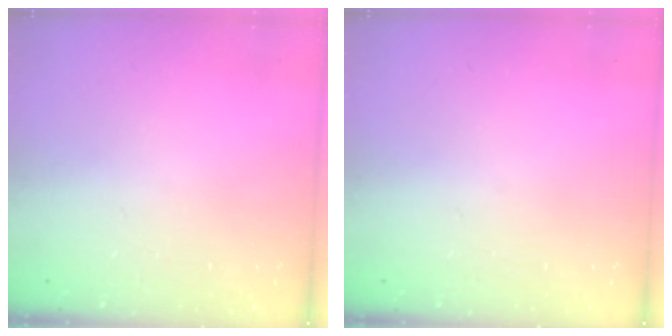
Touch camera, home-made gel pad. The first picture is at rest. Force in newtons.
{"total": 0.0}